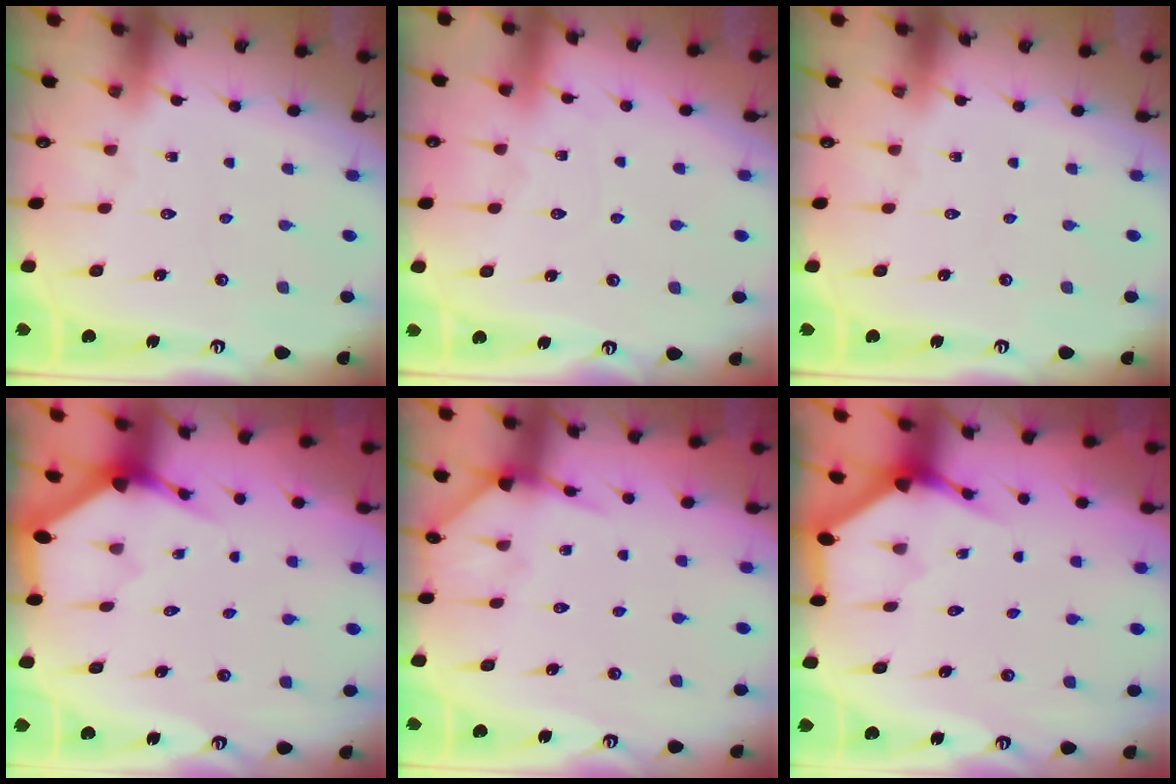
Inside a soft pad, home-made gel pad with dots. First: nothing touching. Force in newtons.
{"total": 2.7, "press": 2.7, "slide": 0.2}
{"total": 0.0}
{"total": 3.5, "press": 3.5, "slide": 0.1}
{"total": 6.2, "press": 6.2, "slide": 0.5}
{"total": 3.5, "press": 3.5, "slide": 0.2}